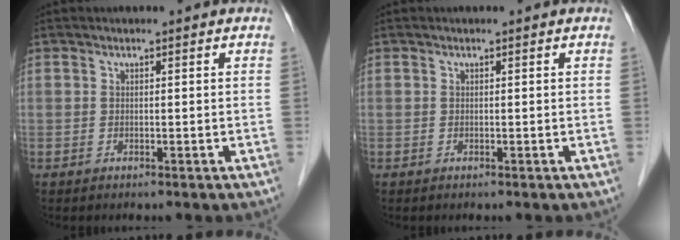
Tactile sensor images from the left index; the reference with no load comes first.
{"total": 0.0}